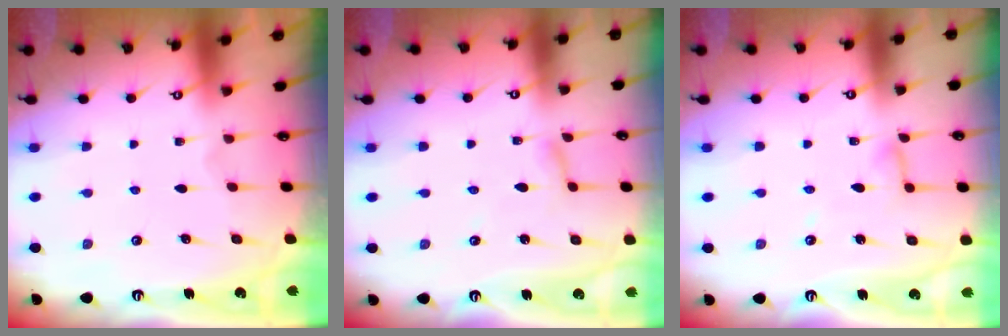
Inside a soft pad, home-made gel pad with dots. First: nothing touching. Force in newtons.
{"total": 2.8, "press": 2.7, "slide": 0.3}
{"total": 4.2, "press": 4.2, "slide": 0.2}